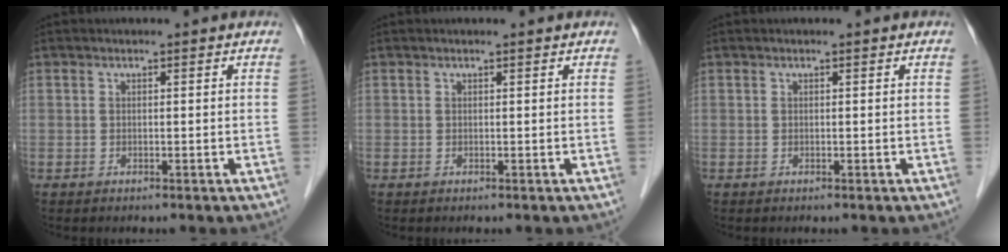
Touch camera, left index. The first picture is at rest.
{"total": 0.0}
{"total": 0.0}